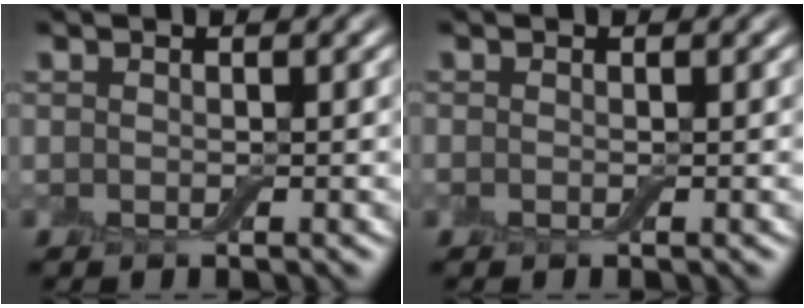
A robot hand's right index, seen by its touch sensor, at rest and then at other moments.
{"total": 0.0}